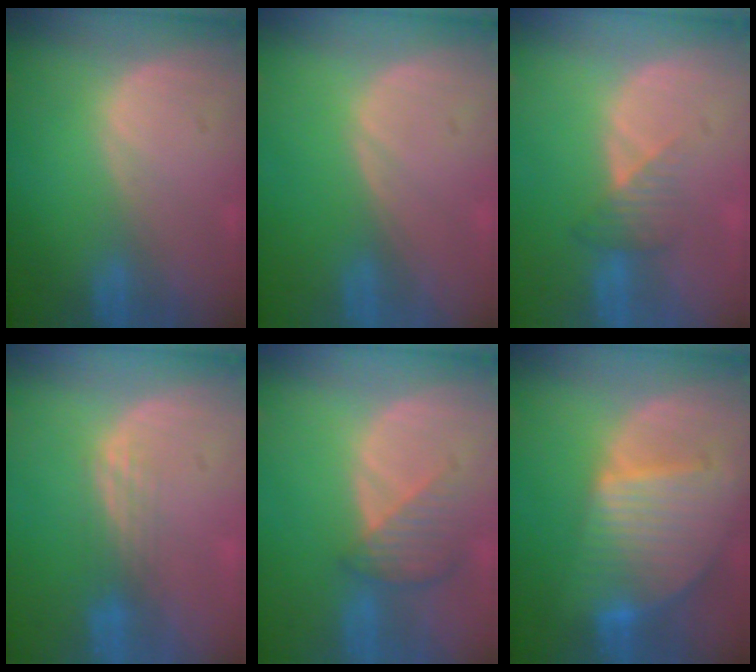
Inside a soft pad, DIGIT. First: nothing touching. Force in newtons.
{"total": 0.0}
{"total": 3.3, "press": 3.1, "slide": 1.3}
{"total": 3.0, "press": 2.5, "slide": 1.6}
{"total": 4.5, "press": 4.1, "slide": 1.7}
{"total": 9.5, "press": 8.2, "slide": 4.8}